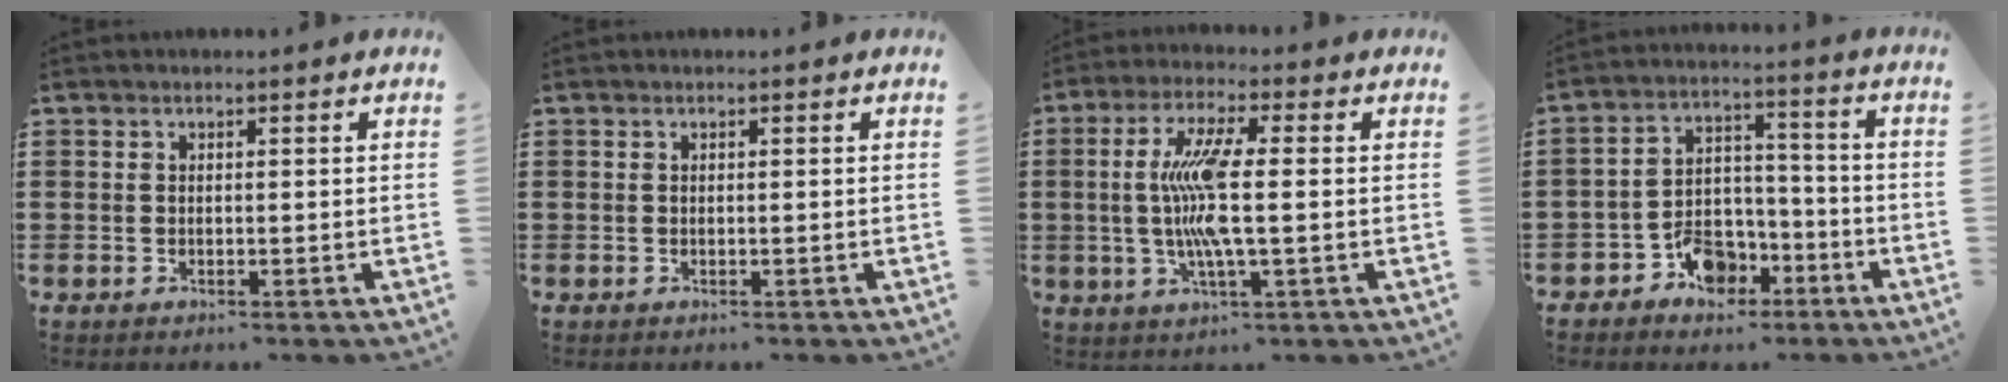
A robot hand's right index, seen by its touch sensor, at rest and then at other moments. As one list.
[{"total": 0.0}, {"total": 9.4, "force": [-0.3, 1.3, 9.3], "torque": [-0.200, -0.015, -0.018]}, {"total": 7.3, "force": [-4.2, 4.9, 3.4], "torque": [-0.063, 0.026, -0.074]}]